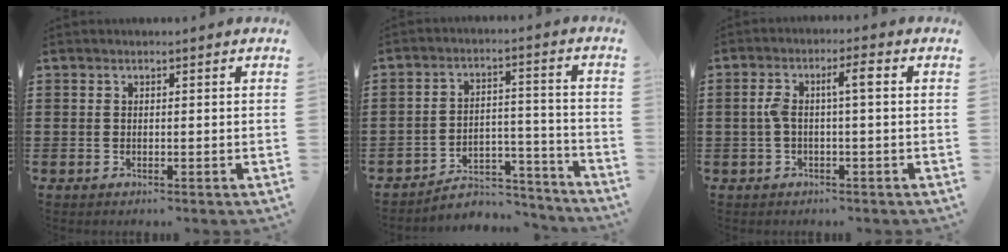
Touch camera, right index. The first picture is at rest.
{"total": 5.5, "force": [-5.0, 1.8, 1.3], "torque": [-0.023, 0.015, -0.099]}
{"total": 4.1, "force": [0.0, 0.8, 4.1], "torque": [-0.084, 0.005, -0.007]}